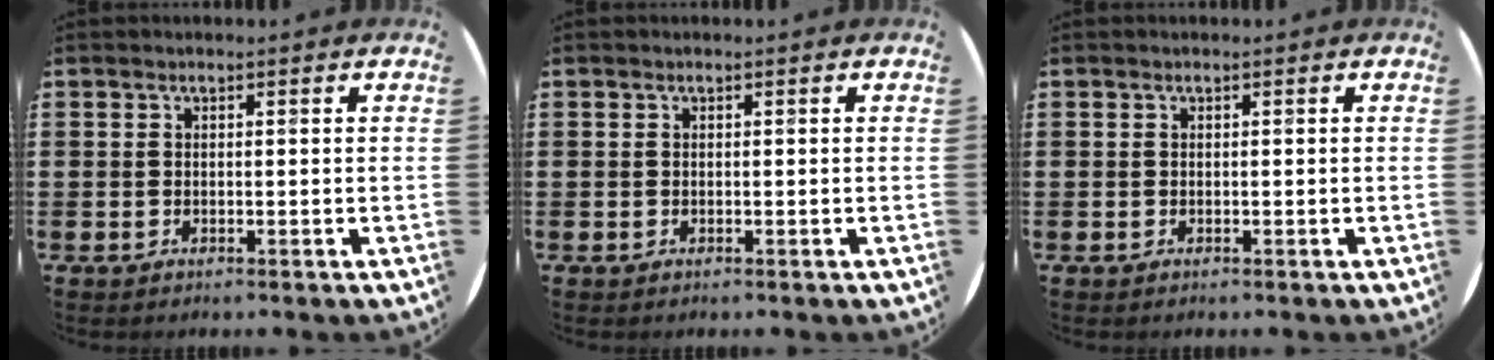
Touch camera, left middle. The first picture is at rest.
{"total": 0.0}
{"total": 0.0}